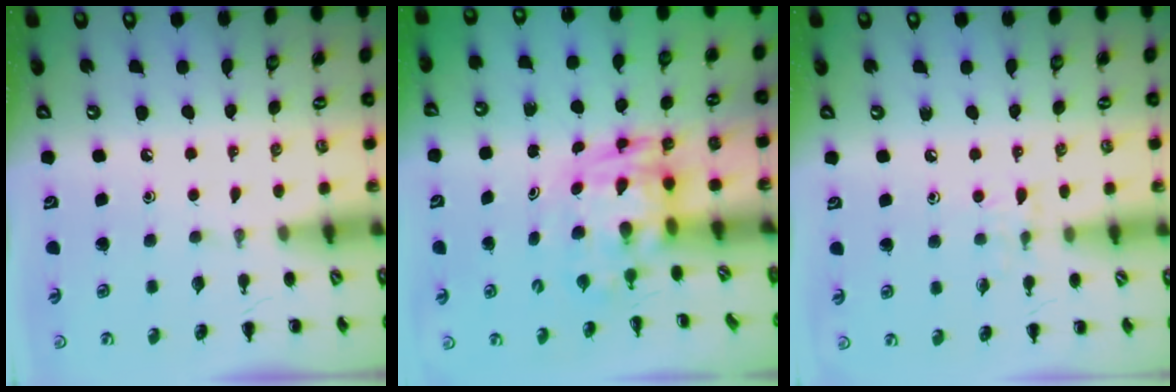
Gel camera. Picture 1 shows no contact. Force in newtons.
{"total": 3.7, "press": 3.6, "slide": 0.8}
{"total": 5.5, "press": 5.2, "slide": 1.5}